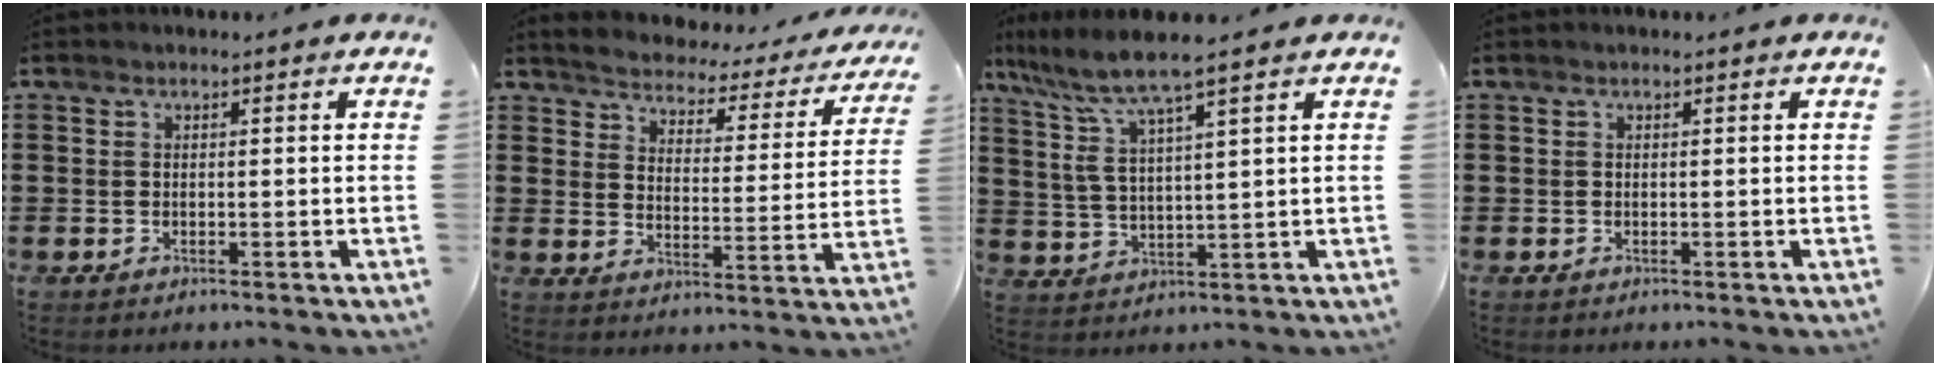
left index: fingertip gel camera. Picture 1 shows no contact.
{"total": 2.6, "force": [2.6, 0.2, 0.0], "torque": [-0.021, -0.027, 0.033]}
{"total": 6.9, "force": [4.9, 0.1, 4.9], "torque": [-0.119, -0.028, 0.078]}
{"total": 0.0}